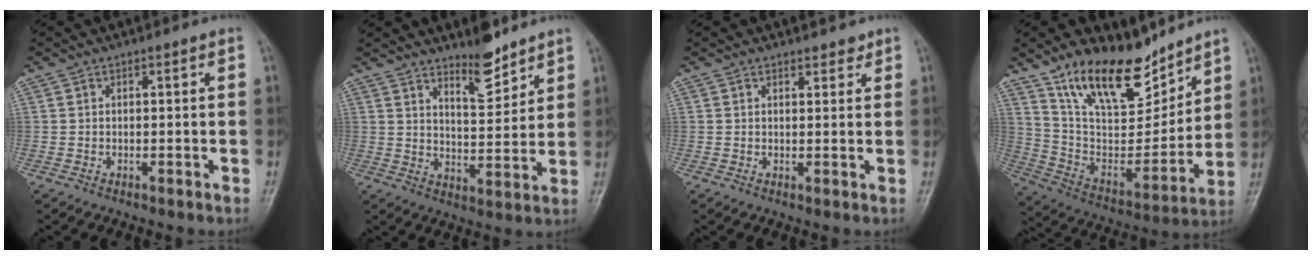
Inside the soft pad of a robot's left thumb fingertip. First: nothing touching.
{"total": 7.7, "force": [6.1, 2.3, 4.1], "torque": [-0.049, -0.055, 0.103]}
{"total": 1.9, "force": [1.5, 0.9, 0.6], "torque": [0.005, -0.010, 0.019]}
{"total": 19.5, "force": [14.1, 8.3, 10.7], "torque": [-0.133, -0.076, 0.259]}